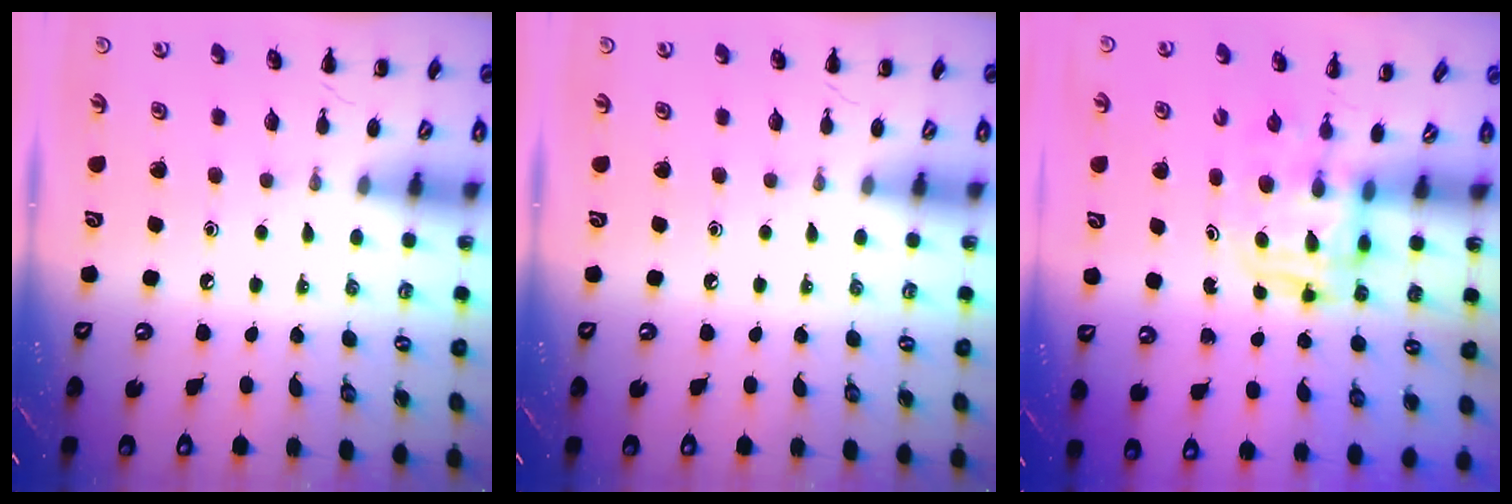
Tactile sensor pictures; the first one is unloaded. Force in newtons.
{"total": 0.0}
{"total": 2.6, "press": 2.6, "slide": 0.2}